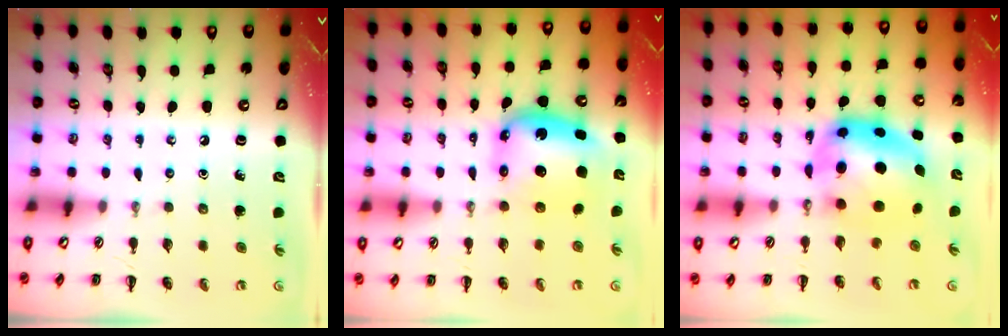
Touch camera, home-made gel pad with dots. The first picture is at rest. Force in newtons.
{"total": 7.1, "press": 6.8, "slide": 2.1}
{"total": 9.5, "press": 9.1, "slide": 2.8}